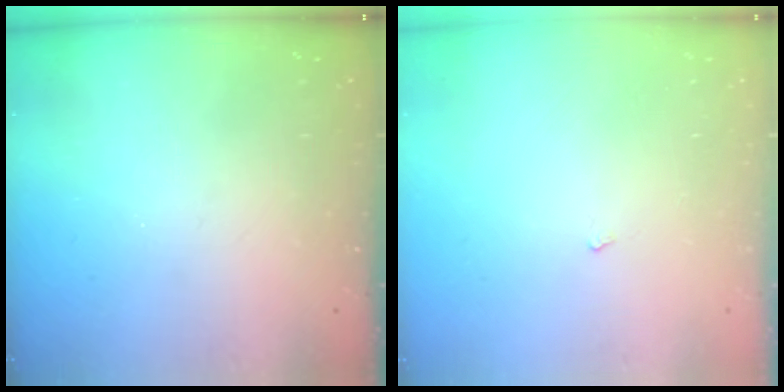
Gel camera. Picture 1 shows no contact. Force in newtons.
{"total": 2.2, "press": 2.1, "slide": 0.4}